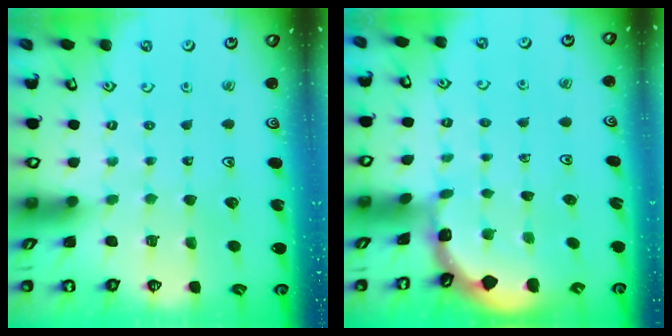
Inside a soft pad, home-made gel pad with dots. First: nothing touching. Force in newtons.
{"total": 1.1, "press": 1.1, "slide": 0.2}